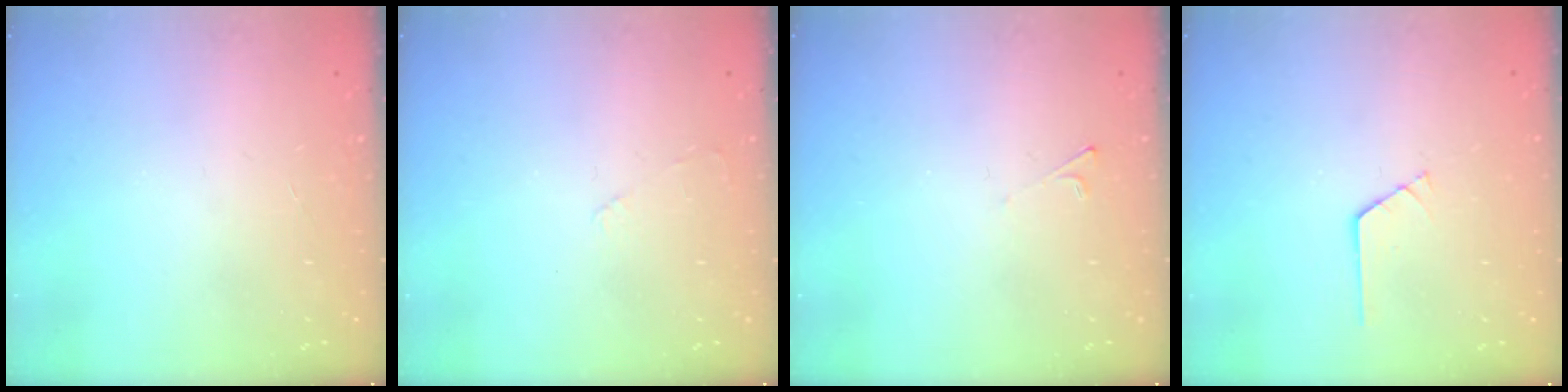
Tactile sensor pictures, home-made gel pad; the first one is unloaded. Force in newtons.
{"total": 2.4, "press": 2.4, "slide": 0.4}
{"total": 1.9, "press": 1.9, "slide": 0.4}
{"total": 0.7, "press": 0.7, "slide": 0.1}